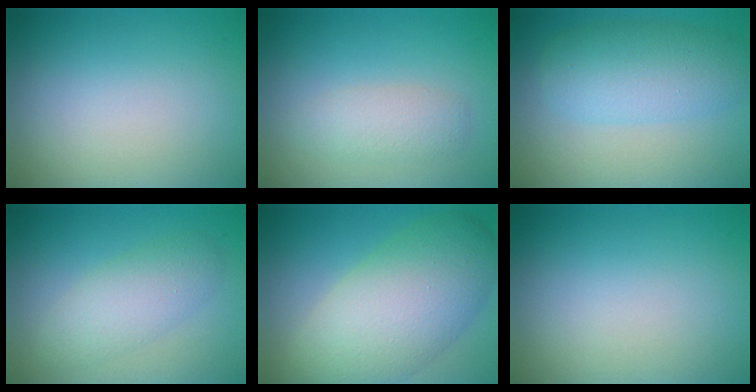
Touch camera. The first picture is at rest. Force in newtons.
{"total": 2.3, "press": 2.3, "slide": 0.1}
{"total": 5.5, "press": 5.5, "slide": 0.1}
{"total": 3.5, "press": 3.5, "slide": 0.1}
{"total": 10.1, "press": 10.0, "slide": 0.9}
{"total": 0.0}